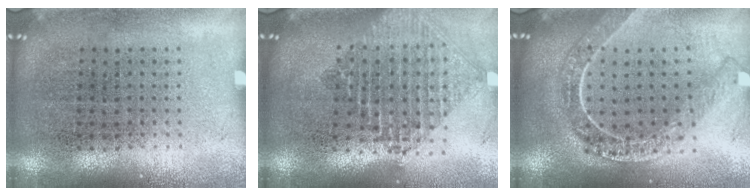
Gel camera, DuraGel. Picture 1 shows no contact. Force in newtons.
{"total": 2.2, "press": 1.7, "slide": 1.4}
{"total": 2.2, "press": 1.9, "slide": 1.1}